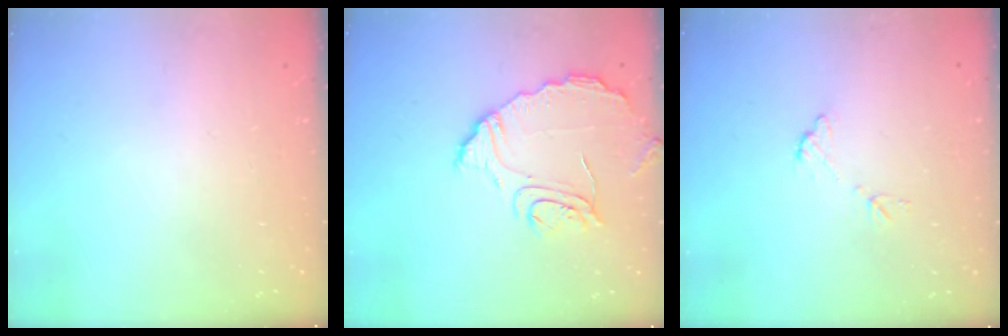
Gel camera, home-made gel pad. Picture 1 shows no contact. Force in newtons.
{"total": 10.9, "press": 10.9, "slide": 0.2}
{"total": 7.3, "press": 7.3, "slide": 0.3}